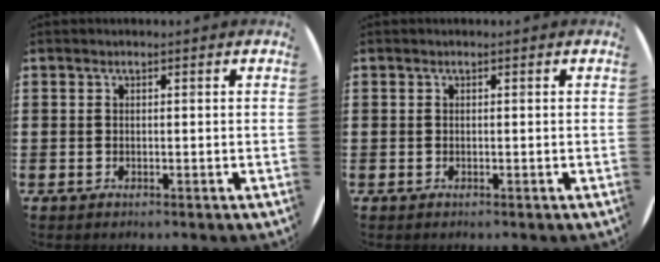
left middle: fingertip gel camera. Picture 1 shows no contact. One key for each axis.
{"total": 0.0}